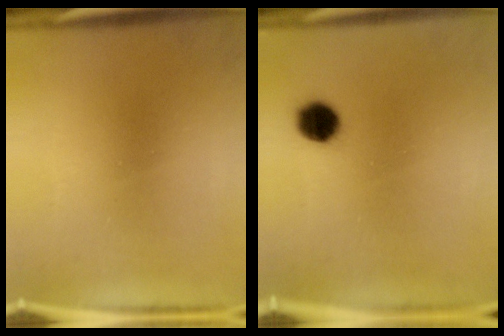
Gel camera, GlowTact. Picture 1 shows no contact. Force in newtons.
{"total": 4.7}